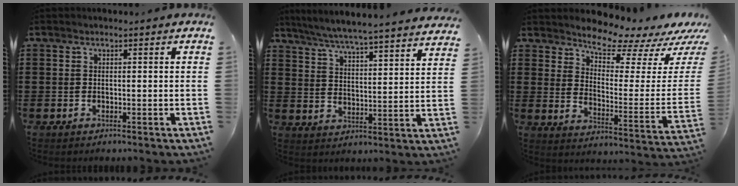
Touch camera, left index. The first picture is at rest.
{"total": 5.8, "force": [5.6, -0.7, 1.3], "torque": [-0.053, -0.044, 0.096]}
{"total": 7.9, "force": [7.4, 1.4, 2.5], "torque": [-0.065, -0.066, 0.127]}